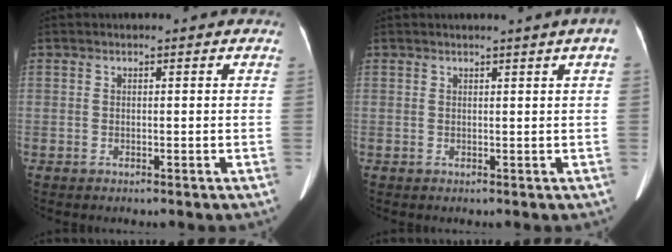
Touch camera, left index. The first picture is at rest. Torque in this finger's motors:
{"motor_torque": [0.65, -0.71, 0.39, 0.10]}